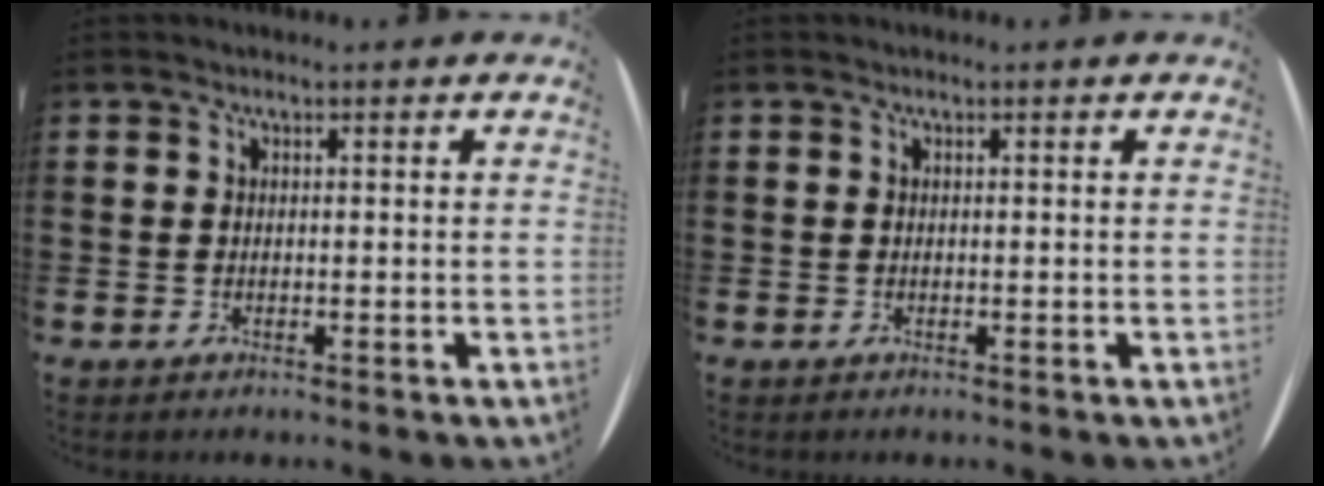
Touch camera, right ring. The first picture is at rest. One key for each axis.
{"total": 0.0}